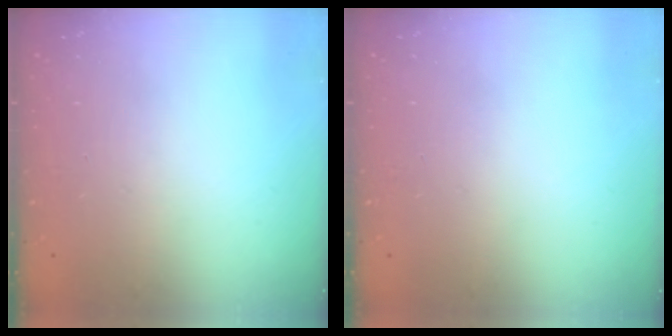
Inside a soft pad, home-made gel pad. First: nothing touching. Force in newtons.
{"total": 0.0}